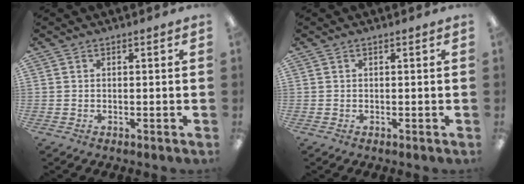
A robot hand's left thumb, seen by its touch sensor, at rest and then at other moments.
{"total": 0.0}